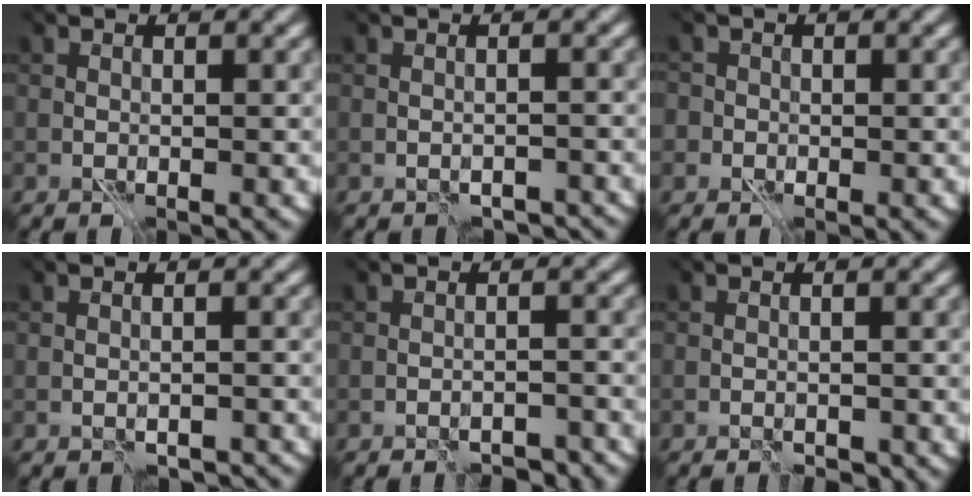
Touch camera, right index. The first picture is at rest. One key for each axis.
{"total": 1.6, "fx": -1.4, "fy": 0.6, "fz": -0.4, "tx": 0.030, "ty": 0.002, "tz": -0.013}
{"total": 2.9, "fx": 0.3, "fy": 2.6, "fz": 1.1, "tx": -0.017, "ty": 0.021, "tz": -0.021}
{"total": 0.9, "fx": -0.7, "fy": 0.1, "fz": -0.5, "tx": 0.022, "ty": 0.002, "tz": -0.010}
{"total": 3.5, "fx": -3.5, "fy": -0.2, "fz": 0.2, "tx": 0.008, "ty": 0.016, "tz": -0.034}
{"total": 1.1, "fx": -1.1, "fy": -0.1, "fz": 0.1, "tx": 0.005, "ty": -0.002, "tz": -0.012}